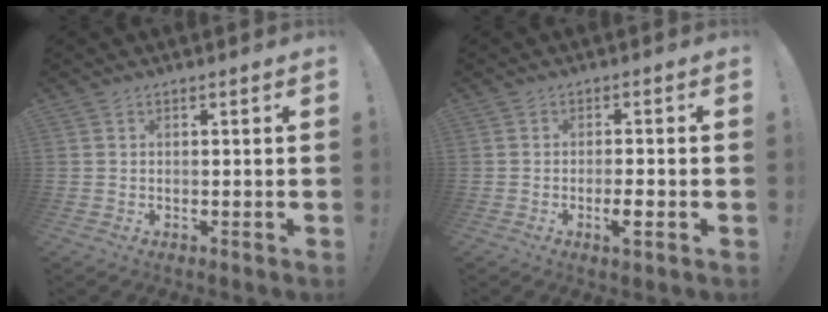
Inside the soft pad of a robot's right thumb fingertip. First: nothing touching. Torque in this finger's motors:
{"motor_torque": [-0.27, -0.08, 0.26, -0.50, 0.00]}